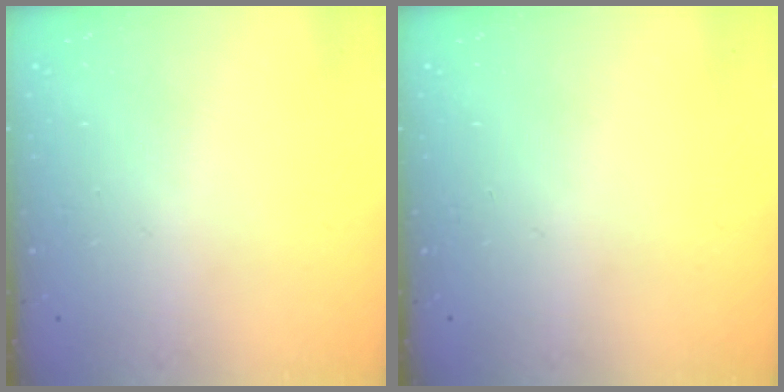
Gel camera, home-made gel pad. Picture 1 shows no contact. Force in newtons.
{"total": 0.0}